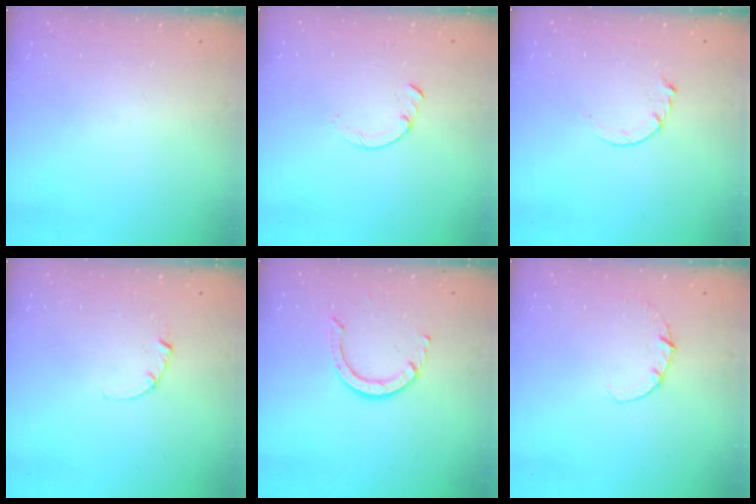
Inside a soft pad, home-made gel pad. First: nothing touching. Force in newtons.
{"total": 0.7, "press": 0.6, "slide": 0.2}
{"total": 3.5, "press": 3.5, "slide": 0.4}
{"total": 2.5, "press": 2.5, "slide": 0.3}
{"total": 3.9, "press": 3.9, "slide": 0.3}
{"total": 1.1, "press": 1.1, "slide": 0.1}